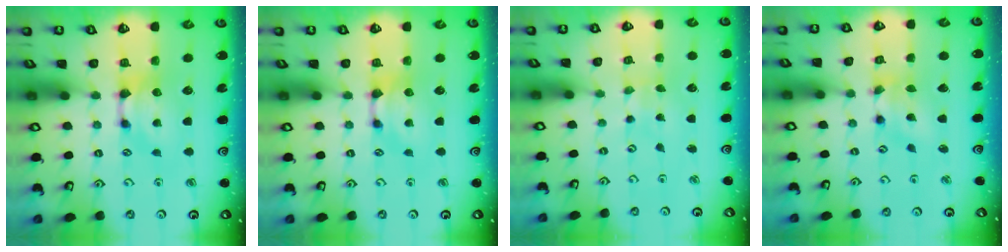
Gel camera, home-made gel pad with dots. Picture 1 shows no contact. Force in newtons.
{"total": 0.0}
{"total": 5.0, "press": 5.0, "slide": 0.3}
{"total": 1.8, "press": 1.1, "slide": 1.4}